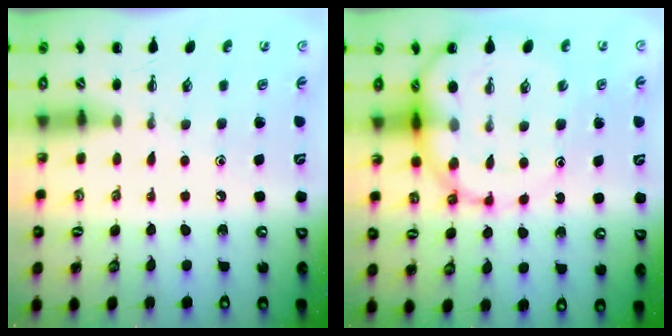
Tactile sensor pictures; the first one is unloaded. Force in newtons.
{"total": 12.8, "press": 12.3, "slide": 3.4}